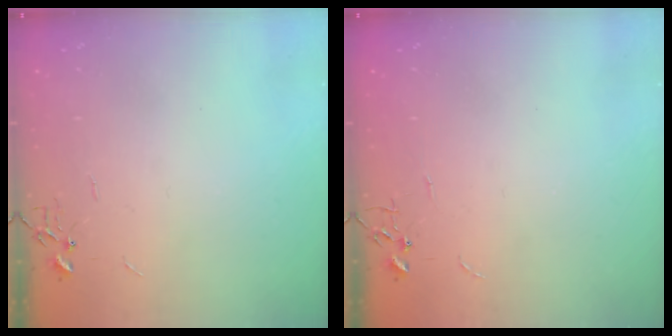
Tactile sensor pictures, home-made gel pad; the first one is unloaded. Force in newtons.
{"total": 0.0}